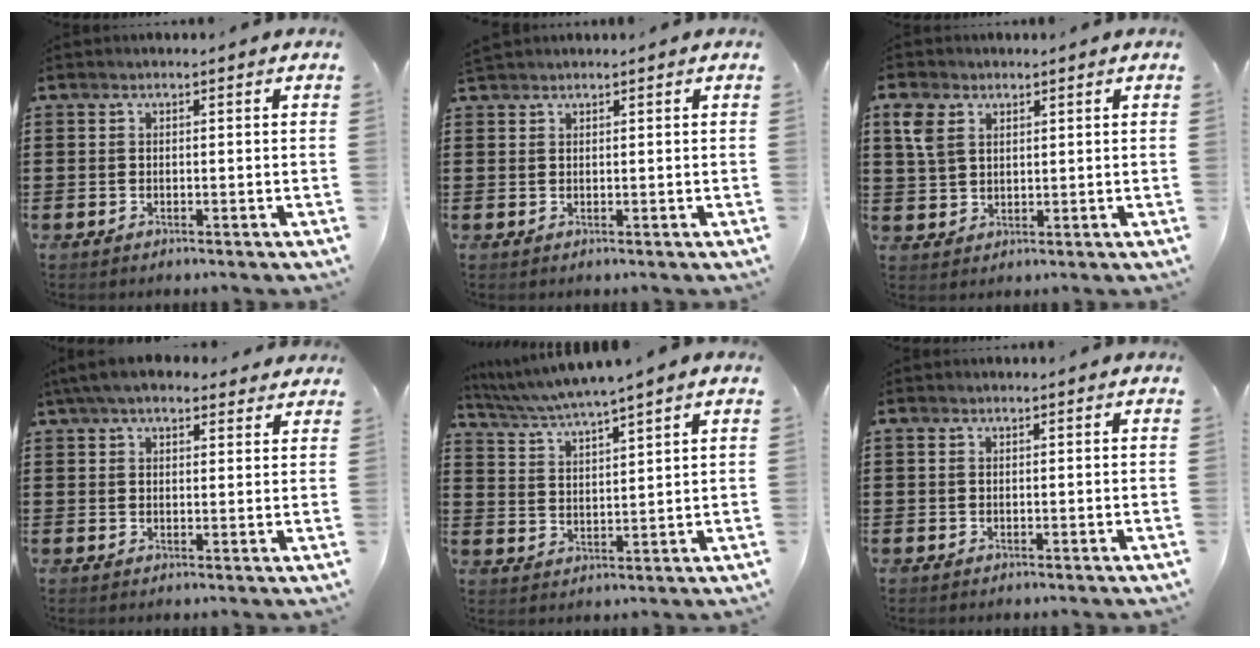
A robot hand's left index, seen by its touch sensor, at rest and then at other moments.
{"total": 0.9, "force": [0.8, 0.1, 0.2], "torque": [-0.007, 0.000, 0.016]}
{"total": 4.7, "force": [2.5, 3.3, 2.3], "torque": [-0.069, 0.011, 0.043]}
{"total": 5.2, "force": [4.3, 1.5, 2.7], "torque": [-0.063, -0.001, 0.079]}
{"total": 4.0, "force": [3.5, -0.9, 1.7], "torque": [-0.047, -0.022, 0.057]}
{"total": 0.6, "force": [0.1, 0.5, 0.3], "torque": [-0.009, 0.005, 0.002]}